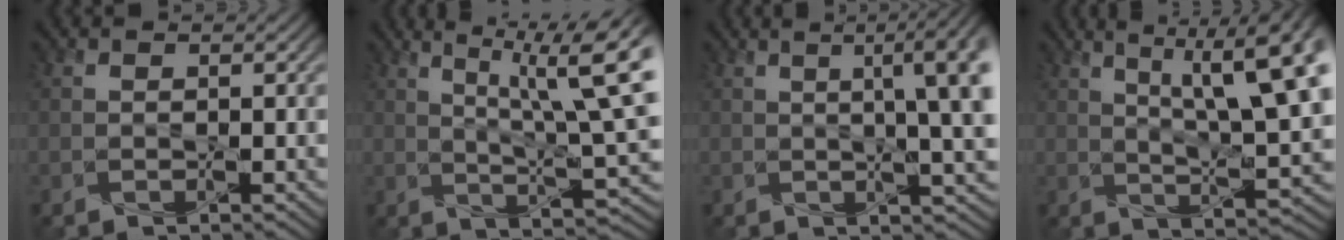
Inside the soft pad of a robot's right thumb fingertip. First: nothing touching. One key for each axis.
{"total": 13.1, "fx": 5.2, "fy": 2.9, "fz": 11.7, "tx": -0.176, "ty": 0.013, "tz": 0.075}
{"total": 9.4, "fx": 2.1, "fy": 2.5, "fz": 8.8, "tx": -0.096, "ty": 0.031, "tz": 0.018}
{"total": 13.9, "fx": 5.3, "fy": 4.2, "fz": 12.1, "tx": -0.171, "ty": 0.020, "tz": 0.073}